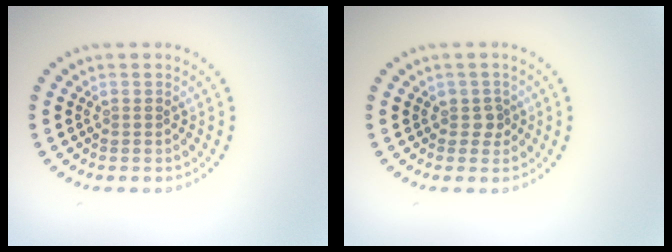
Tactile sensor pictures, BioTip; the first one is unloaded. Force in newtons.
{"total": 1.3, "press": 1.1, "slide": 0.7}